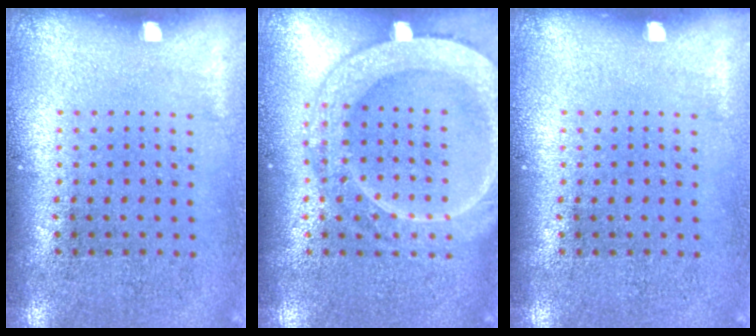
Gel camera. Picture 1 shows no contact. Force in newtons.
{"total": 4.1, "press": 4.1, "slide": 0.5}
{"total": 0.0}